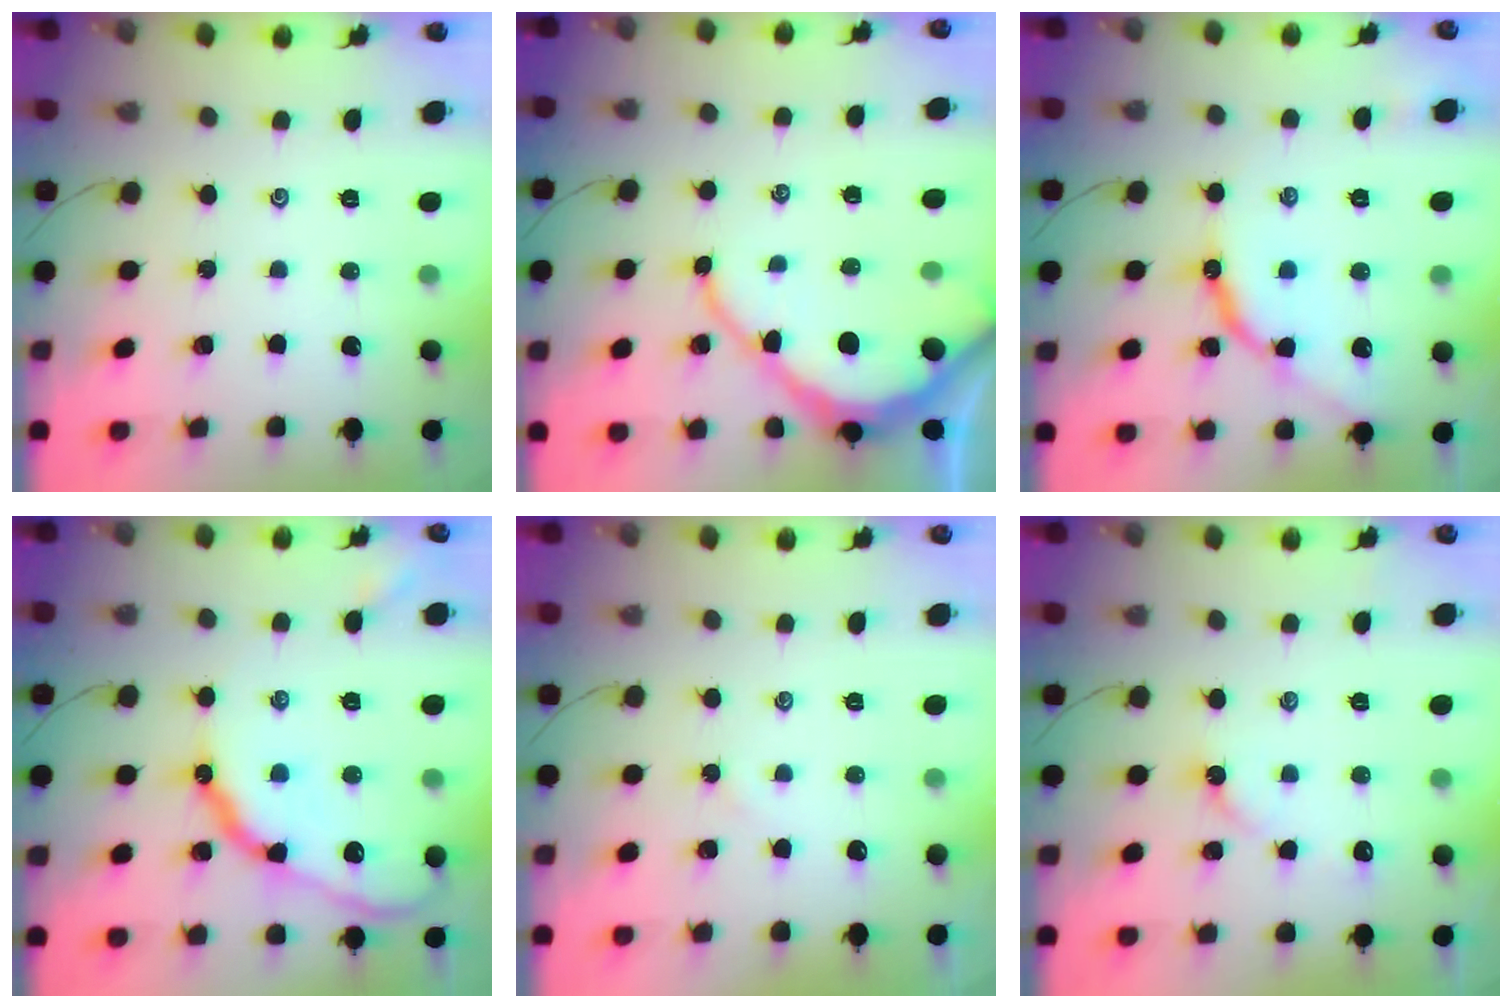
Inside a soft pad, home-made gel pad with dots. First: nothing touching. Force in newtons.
{"total": 9.9, "press": 9.8, "slide": 1.3}
{"total": 9.2, "press": 9.2, "slide": 0.9}
{"total": 15.2, "press": 15.2, "slide": 1.3}
{"total": 2.7, "press": 2.7, "slide": 0.4}
{"total": 2.2, "press": 2.2, "slide": 0.4}